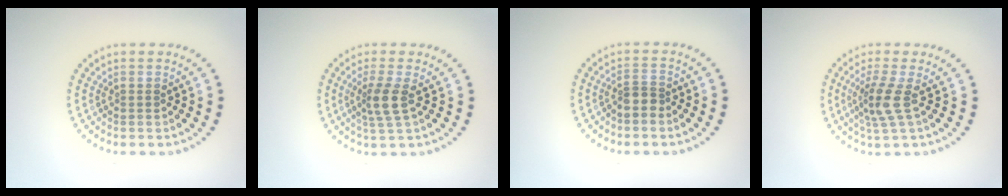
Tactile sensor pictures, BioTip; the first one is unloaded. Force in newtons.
{"total": 2.6, "press": 2.0, "slide": 1.6}
{"total": 1.8, "press": 1.5, "slide": 1.0}
{"total": 2.9, "press": 2.2, "slide": 1.8}